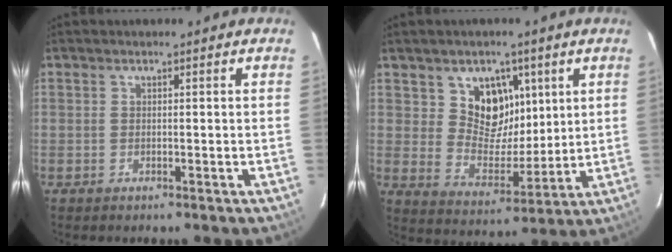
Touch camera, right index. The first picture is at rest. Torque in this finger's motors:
{"motor_torque": [0.47, 0.34, 0.28, 0.04]}